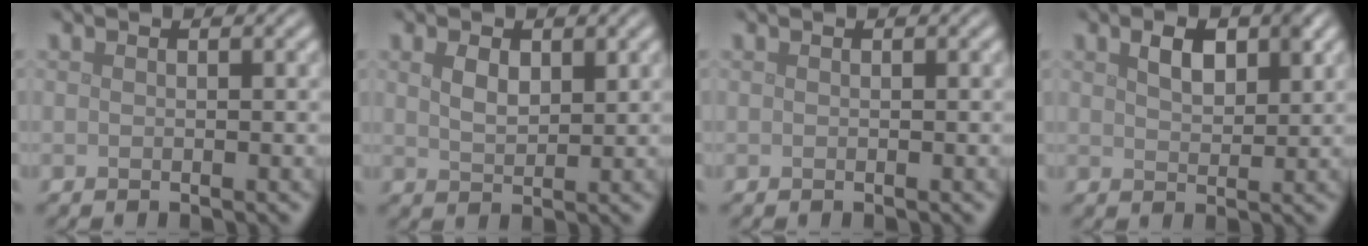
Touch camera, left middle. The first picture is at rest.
{"total": 2.3, "force": [1.1, 1.3, 1.6], "torque": [-0.034, -0.001, 0.024]}
{"total": 0.0}
{"total": 3.3, "force": [1.6, 1.7, 2.3], "torque": [-0.043, 0.005, 0.030]}